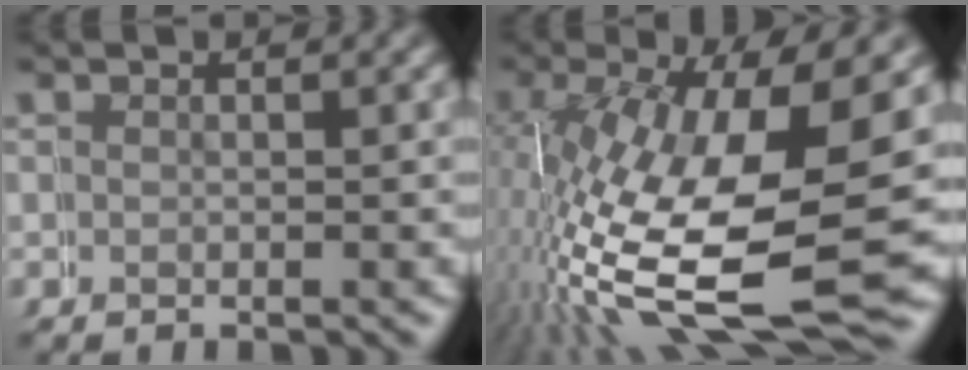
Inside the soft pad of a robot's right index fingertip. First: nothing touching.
{"total": 14.5, "force": [-2.8, 7.1, 12.4], "torque": [-0.242, -0.051, -0.007]}